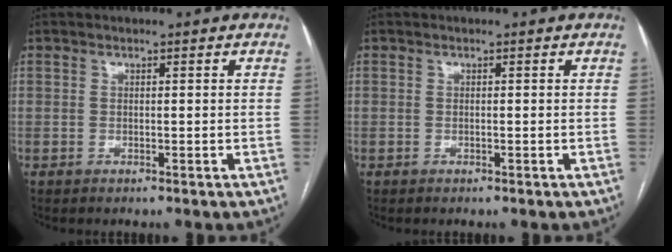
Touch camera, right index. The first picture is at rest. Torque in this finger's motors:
{"motor_torque": [0.29, 0.25, 0.11, 0.01]}